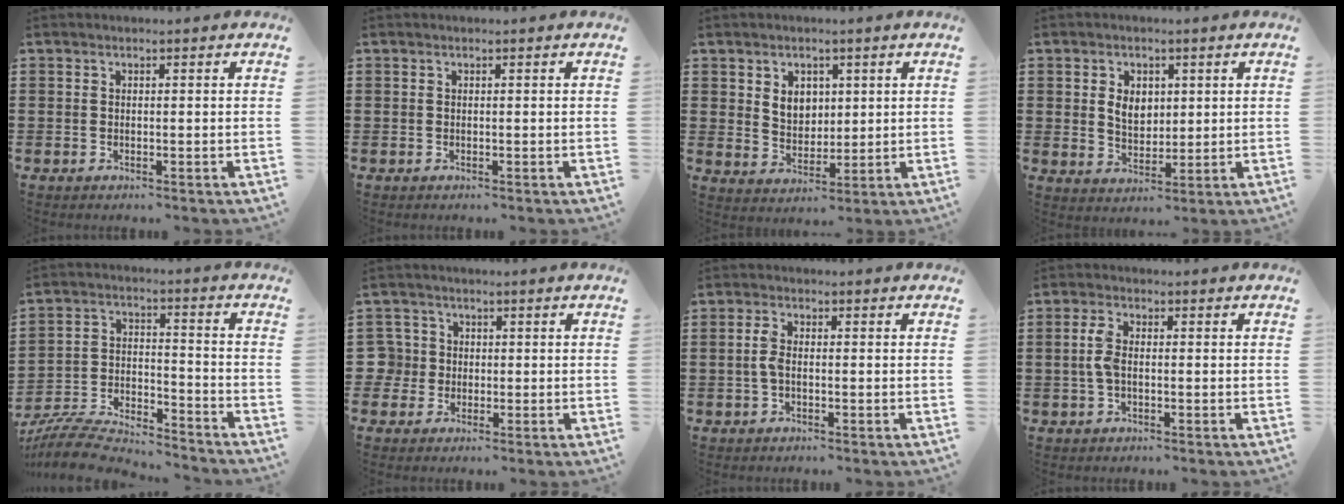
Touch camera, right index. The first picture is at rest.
{"total": 0.0}
{"total": 4.3, "force": [1.7, 3.5, 1.9], "torque": [-0.043, 0.009, 0.028]}
{"total": 4.4, "force": [1.0, 3.2, 2.8], "torque": [-0.057, 0.008, 0.014]}
{"total": 7.2, "force": [-6.9, 1.1, 1.5], "torque": [-0.044, -0.001, -0.140]}
{"total": 3.8, "force": [-0.2, 3.8, 0.7], "torque": [-0.043, 0.005, -0.010]}
{"total": 2.7, "force": [-0.4, 1.1, 2.4], "torque": [-0.061, -0.002, -0.013]}
{"total": 3.6, "force": [-0.2, 1.7, 3.2], "torque": [-0.084, -0.004, -0.012]}